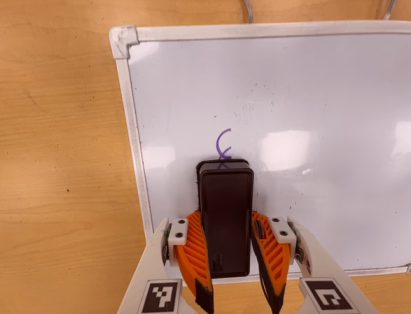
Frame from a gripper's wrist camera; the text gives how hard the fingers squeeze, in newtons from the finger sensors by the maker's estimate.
{"total": 14.1, "left": 14.3, "right": 13.9}